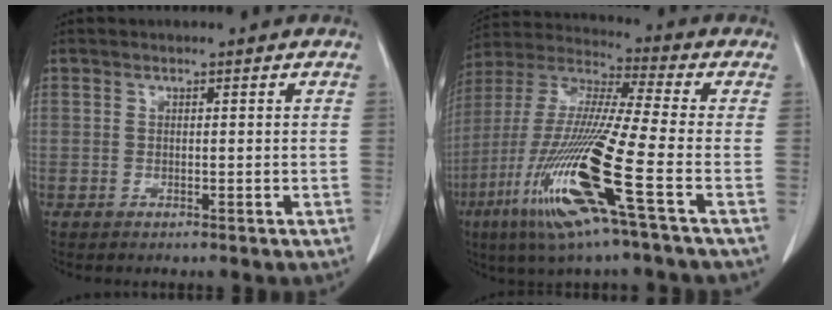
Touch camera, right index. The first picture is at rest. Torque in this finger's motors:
{"motor_torque": [1.92, -0.22, 0.89, 0.19]}